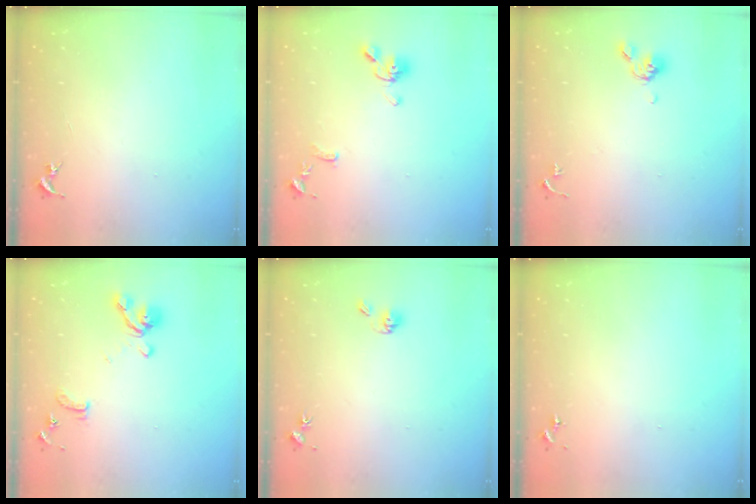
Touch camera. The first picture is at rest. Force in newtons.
{"total": 10.1, "press": 10.1, "slide": 1.2}
{"total": 5.2, "press": 5.1, "slide": 1.1}
{"total": 12.8, "press": 12.7, "slide": 1.4}
{"total": 5.3, "press": 4.7, "slide": 2.3}
{"total": 0.0}